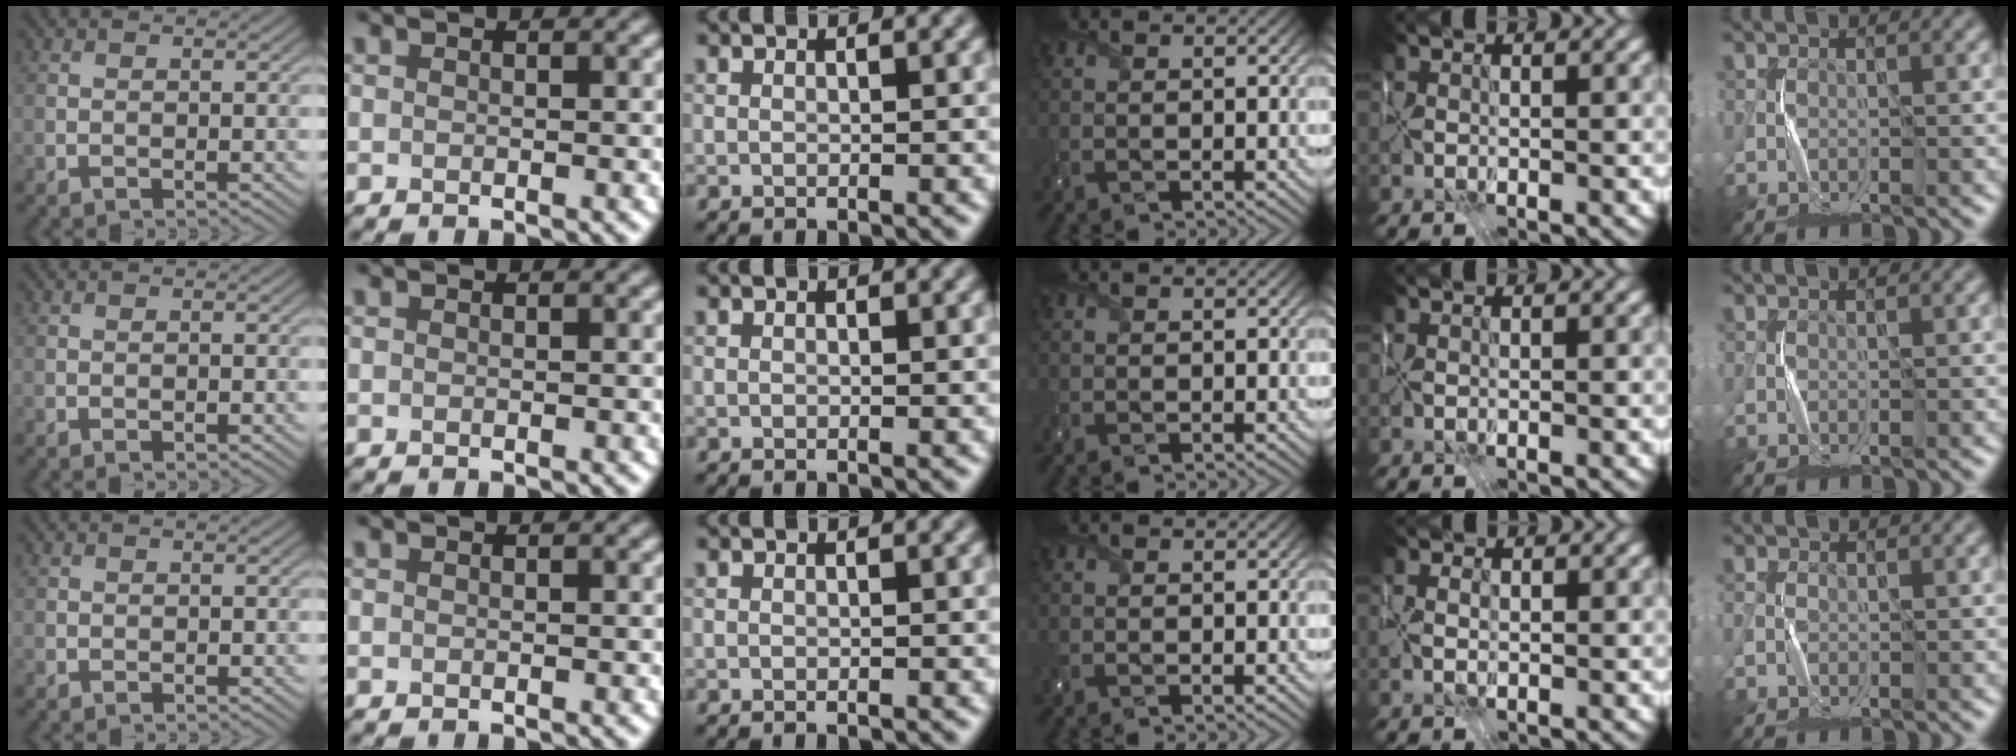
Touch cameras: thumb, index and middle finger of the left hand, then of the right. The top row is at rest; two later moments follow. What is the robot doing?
{"motion": "wrap", "object": "scarf"}